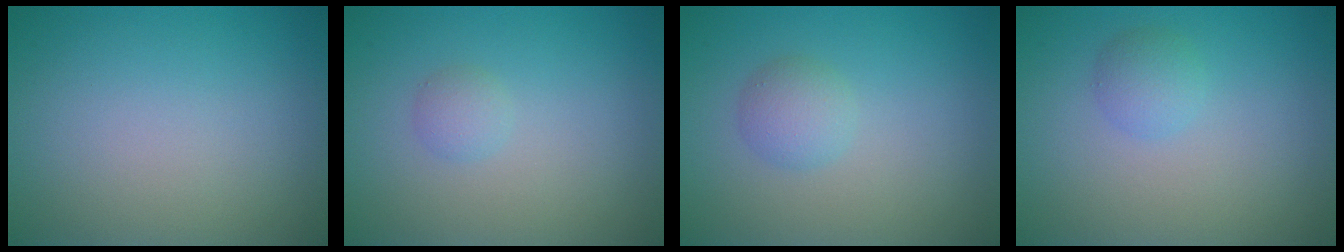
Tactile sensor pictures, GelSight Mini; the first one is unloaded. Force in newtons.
{"total": 1.1, "press": 1.1, "slide": 0.0}
{"total": 1.9, "press": 1.9, "slide": 0.0}
{"total": 1.7, "press": 1.7, "slide": 0.0}